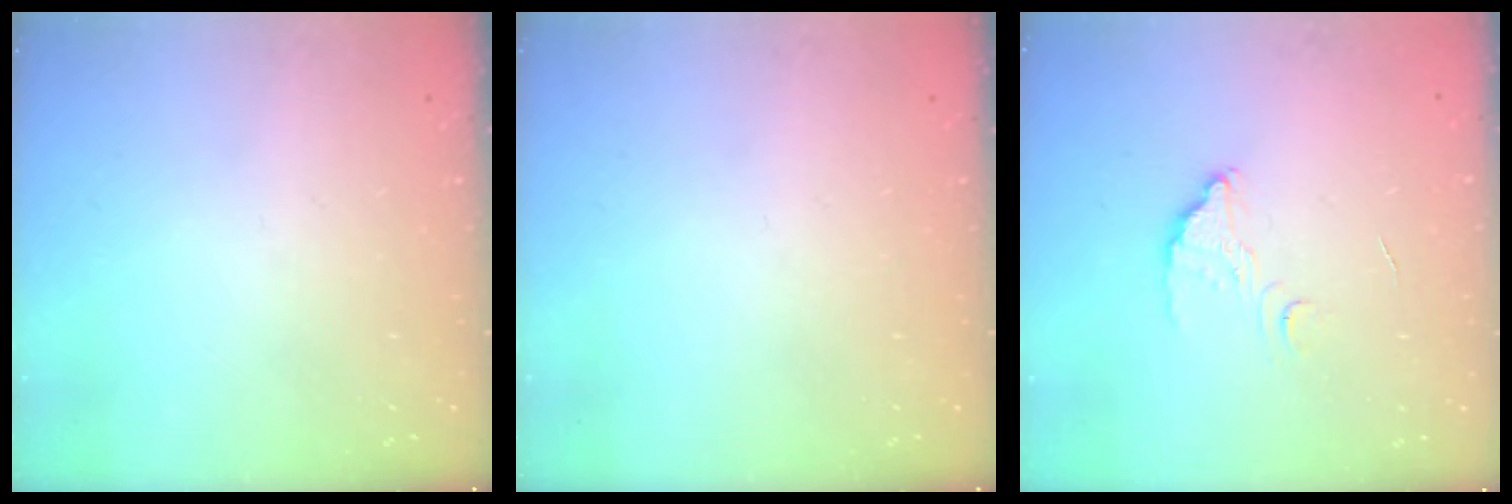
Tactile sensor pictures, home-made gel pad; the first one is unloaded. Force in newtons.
{"total": 0.0}
{"total": 3.4, "press": 3.4, "slide": 0.2}